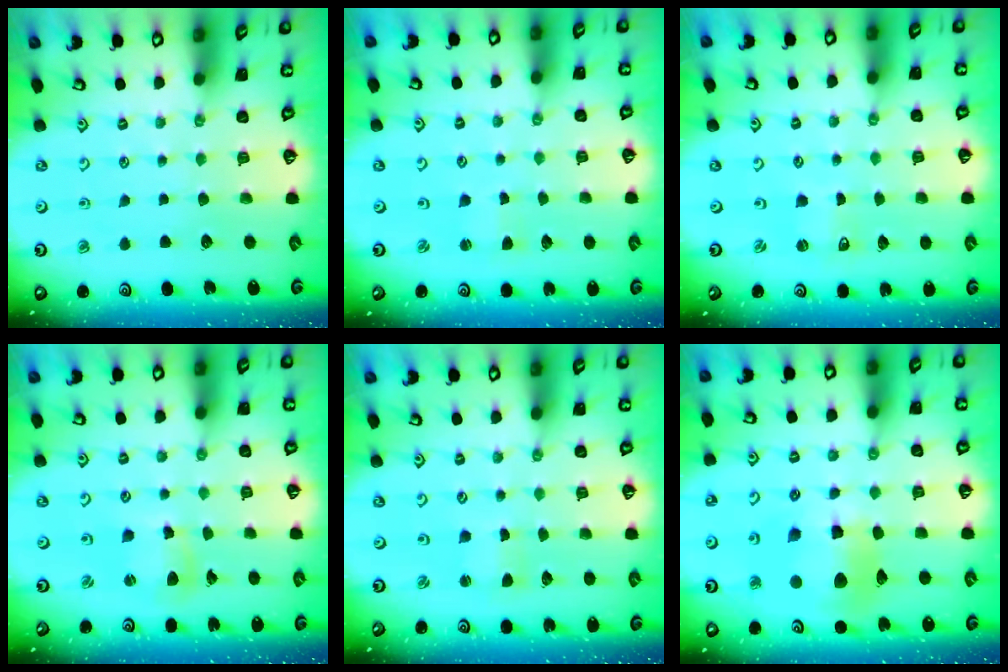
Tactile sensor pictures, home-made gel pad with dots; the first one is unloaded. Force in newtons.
{"total": 1.3, "press": 1.3, "slide": 0.2}
{"total": 0.7, "press": 0.7, "slide": 0.0}
{"total": 5.8, "press": 5.7, "slide": 0.6}
{"total": 1.2, "press": 1.2, "slide": 0.2}
{"total": 14.0, "press": 13.9, "slide": 1.9}